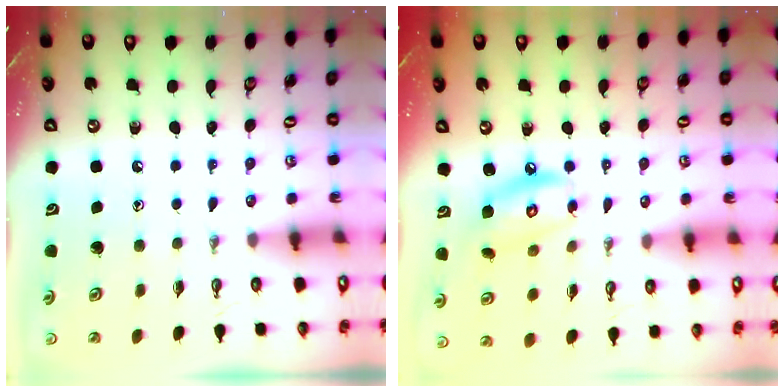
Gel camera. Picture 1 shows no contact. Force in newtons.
{"total": 9.4, "press": 9.4, "slide": 0.8}